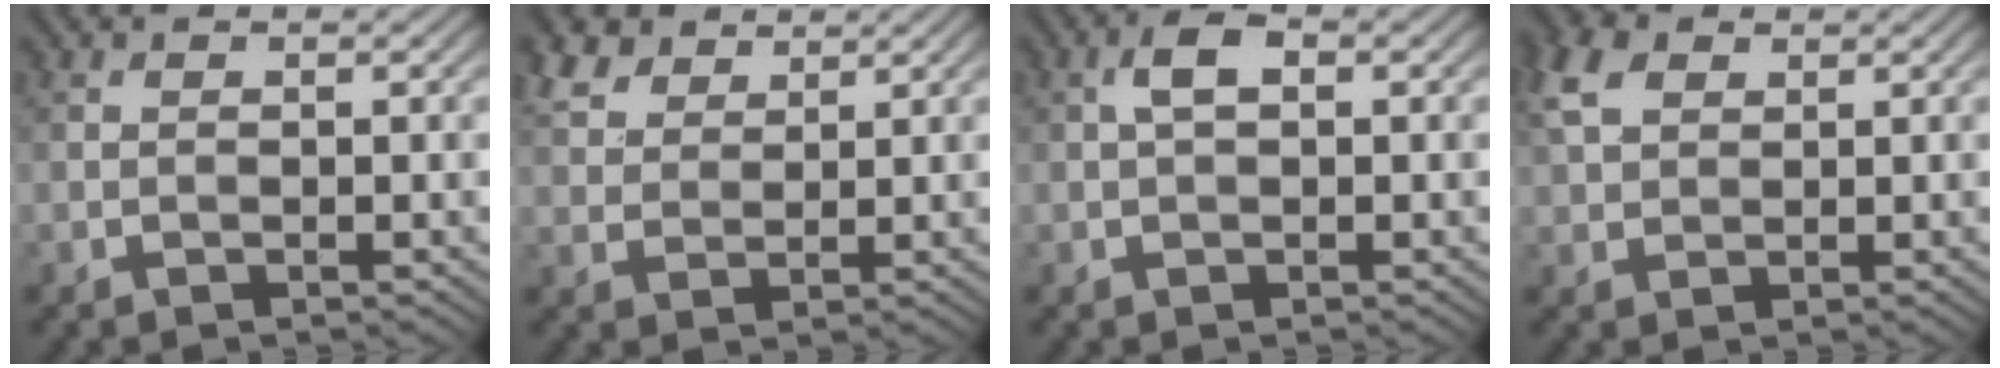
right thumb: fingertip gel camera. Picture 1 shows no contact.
{"total": 4.8, "force": [3.4, 2.7, 2.0], "torque": [-0.058, 0.007, 0.074]}
{"total": 2.9, "force": [0.5, 1.4, 2.4], "torque": [-0.046, 0.009, 0.005]}
{"total": 5.0, "force": [2.2, 3.3, 3.0], "torque": [-0.086, 0.016, 0.041]}